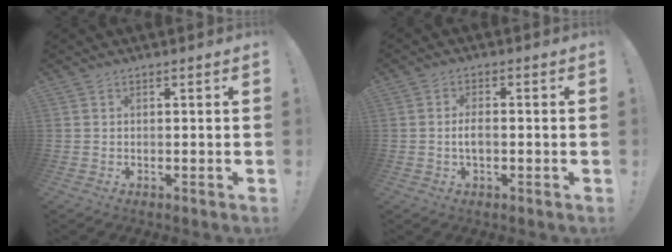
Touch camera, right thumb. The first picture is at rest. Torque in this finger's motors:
{"motor_torque": [-0.03, 0.07, 0.08, 0.13, 0.01]}